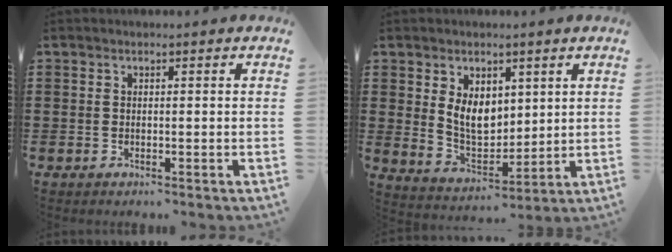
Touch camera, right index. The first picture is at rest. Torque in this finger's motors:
{"motor_torque": [0.88, -0.06, 0.26, 0.13]}